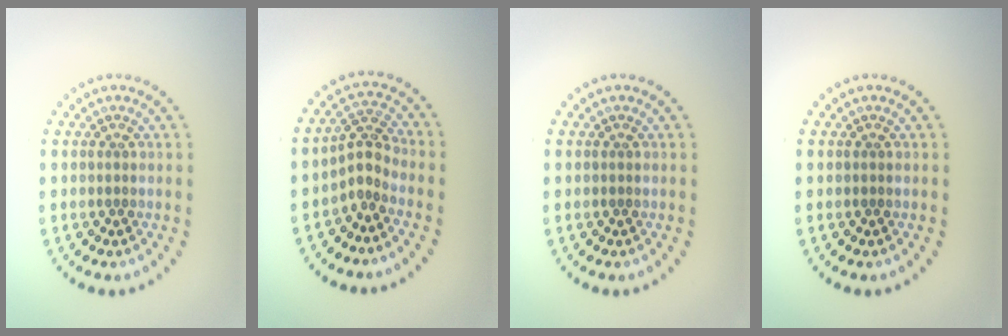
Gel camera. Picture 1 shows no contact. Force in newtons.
{"total": 2.3, "press": 1.6, "slide": 1.7}
{"total": 0.0}
{"total": 0.0}